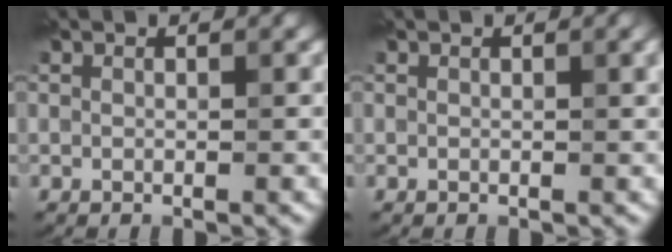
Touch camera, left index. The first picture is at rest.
{"total": 1.3, "force": [0.5, 0.4, 1.2], "torque": [-0.015, 0.000, 0.010]}